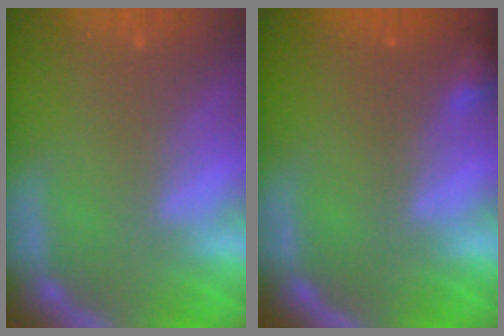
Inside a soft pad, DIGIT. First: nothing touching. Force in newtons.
{"total": 1.4}